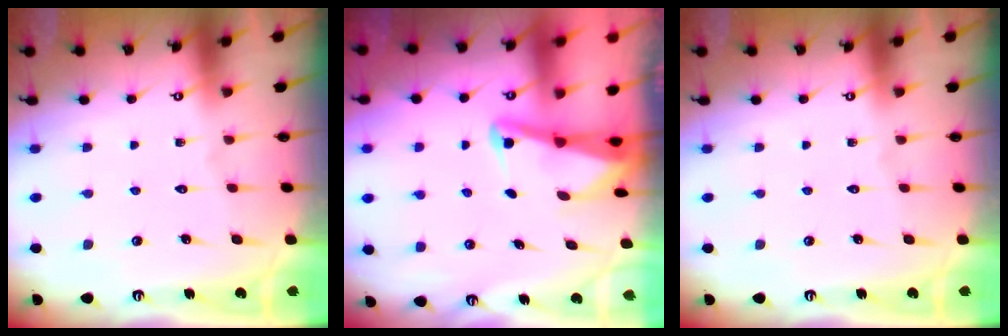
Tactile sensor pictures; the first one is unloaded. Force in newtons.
{"total": 2.5, "press": 2.4, "slide": 0.6}
{"total": 0.0}